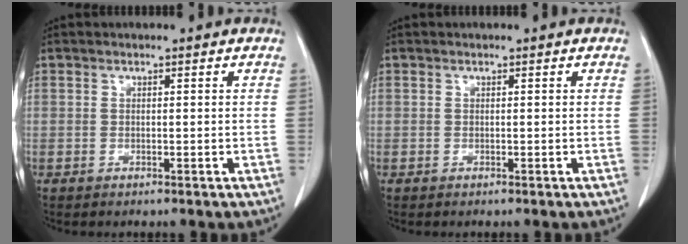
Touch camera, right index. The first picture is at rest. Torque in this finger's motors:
{"motor_torque": [0.00, 0.00, 0.00, 0.00]}